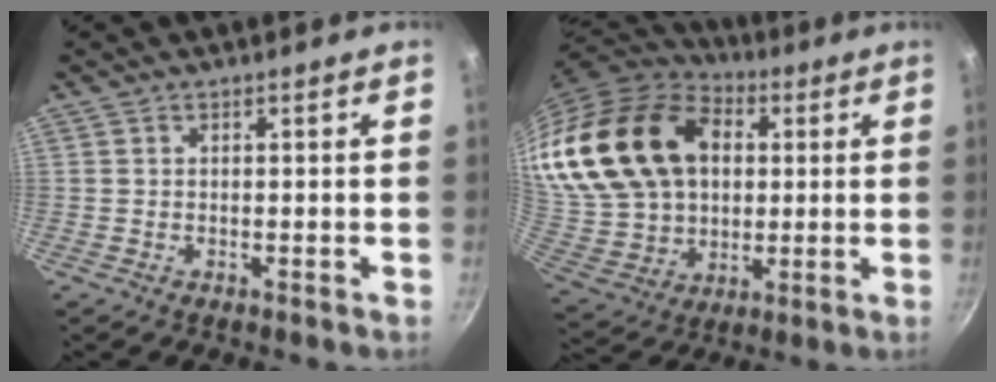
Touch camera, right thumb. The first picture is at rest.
{"total": 29.2, "force": [7.8, 20.8, 18.9], "torque": [-0.376, 0.007, 0.154]}